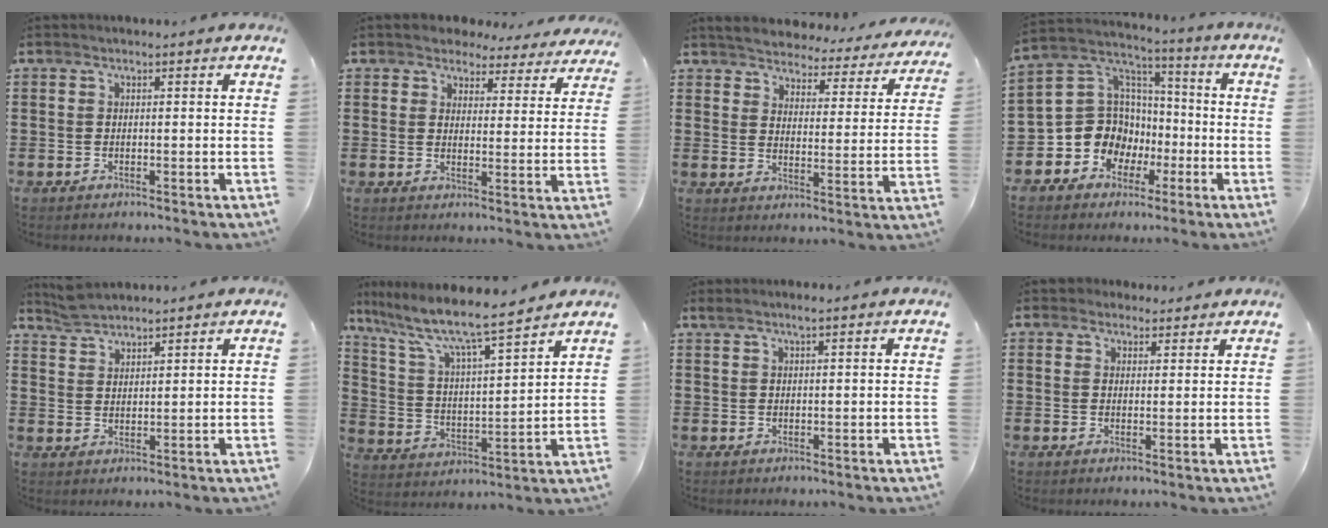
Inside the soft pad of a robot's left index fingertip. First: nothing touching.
{"total": 4.0, "force": [3.7, 1.3, 0.3], "torque": [-0.020, -0.016, 0.064]}
{"total": 4.0, "force": [4.0, 0.3, 0.0], "torque": [-0.027, -0.034, 0.064]}
{"total": 10.7, "force": [-3.2, 9.7, 2.9], "torque": [-0.106, 0.002, -0.054]}
{"total": 3.3, "force": [3.3, 0.5, 0.3], "torque": [-0.015, -0.005, 0.064]}
{"total": 8.3, "force": [7.1, 0.4, 4.2], "torque": [-0.114, -0.048, 0.113]}
{"total": 1.7, "force": [1.2, 0.1, 1.2], "torque": [-0.025, 0.001, 0.022]}
{"total": 2.5, "force": [2.1, 1.3, 0.0], "torque": [-0.008, 0.008, 0.041]}